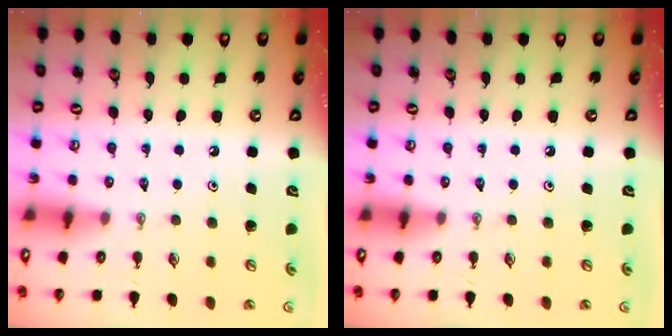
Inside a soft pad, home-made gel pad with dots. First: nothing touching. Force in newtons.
{"total": 0.0}